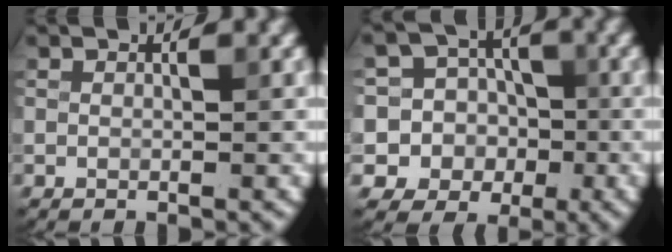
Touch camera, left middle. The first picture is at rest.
{"total": 12.6, "force": [-1.6, 12.1, 3.2], "torque": [-0.094, 0.027, -0.049]}